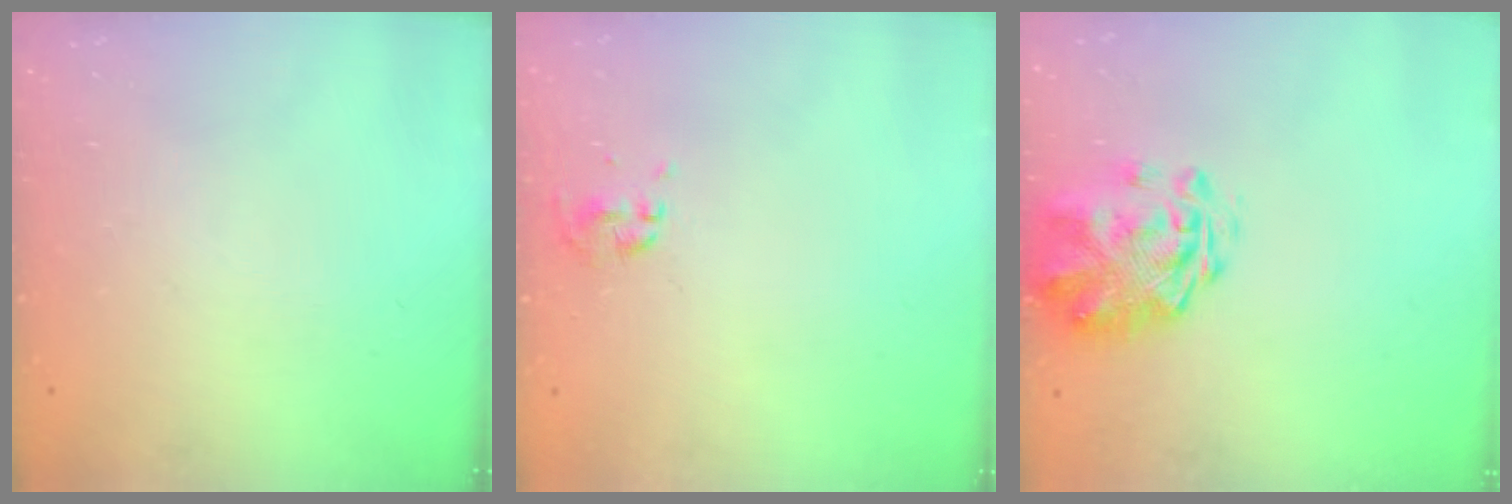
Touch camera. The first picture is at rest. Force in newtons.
{"total": 0.0}
{"total": 3.1, "press": 2.7, "slide": 1.6}